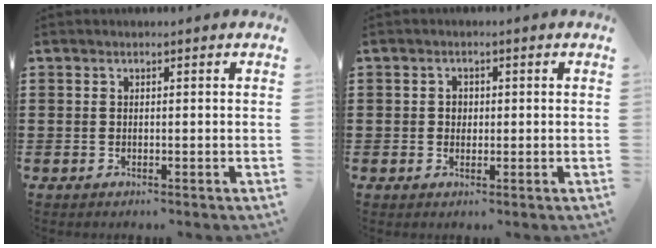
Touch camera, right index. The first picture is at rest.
{"total": 1.3, "force": [0.0, 1.1, 0.6], "torque": [-0.015, 0.005, -0.001]}